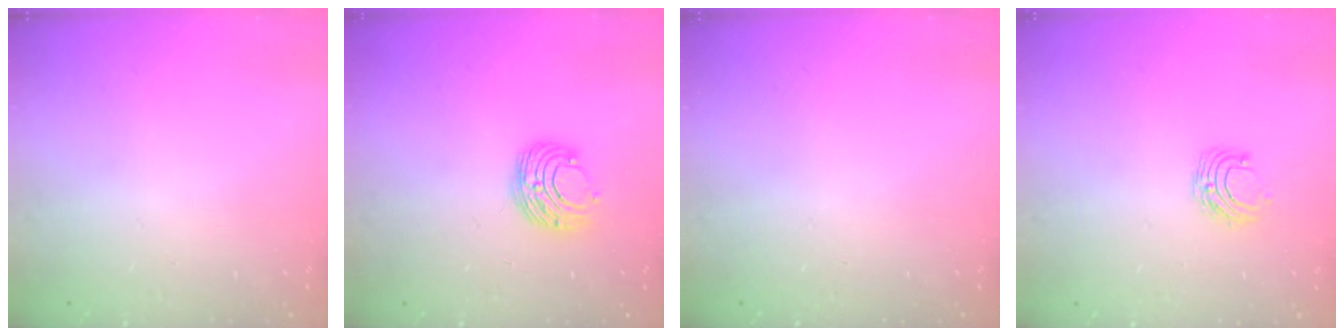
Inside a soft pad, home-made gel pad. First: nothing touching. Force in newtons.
{"total": 9.0, "press": 9.0, "slide": 0.4}
{"total": 0.0}
{"total": 6.0, "press": 5.9, "slide": 0.6}